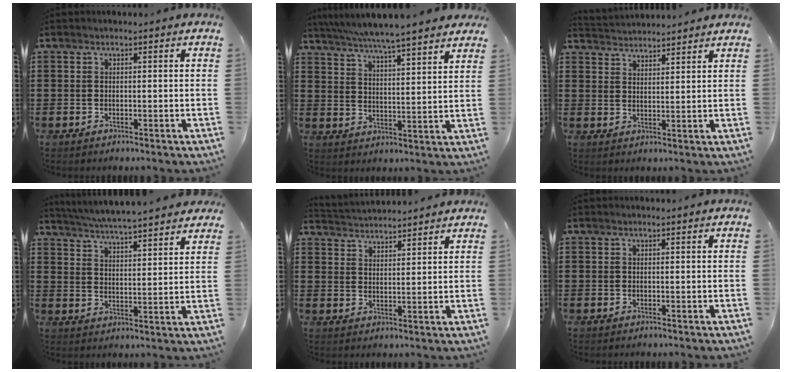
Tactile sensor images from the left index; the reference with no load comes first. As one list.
[{"total": 5.6, "force": [5.2, -0.8, 1.8], "torque": [-0.058, -0.033, 0.089]}, {"total": 2.9, "force": [2.8, 0.0, -0.5], "torque": [-0.001, -0.011, 0.052]}, {"total": 4.8, "force": [4.6, -0.4, 1.1], "torque": [-0.043, -0.028, 0.079]}, {"total": 2.9, "force": [2.9, -0.2, -0.5], "torque": [-0.002, -0.014, 0.051]}, {"total": 0.0}]